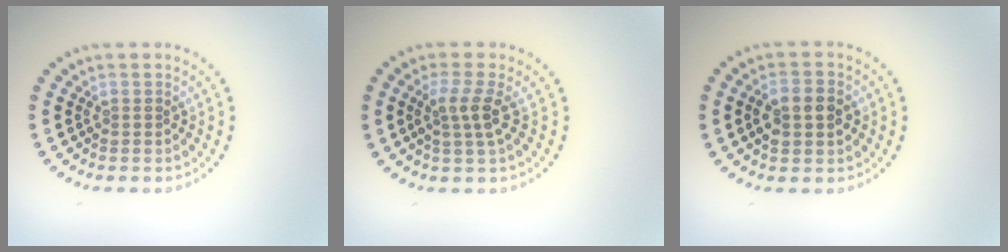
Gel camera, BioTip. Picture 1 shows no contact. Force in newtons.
{"total": 2.5, "press": 2.1, "slide": 1.4}
{"total": 3.6, "press": 3.6, "slide": 0.2}